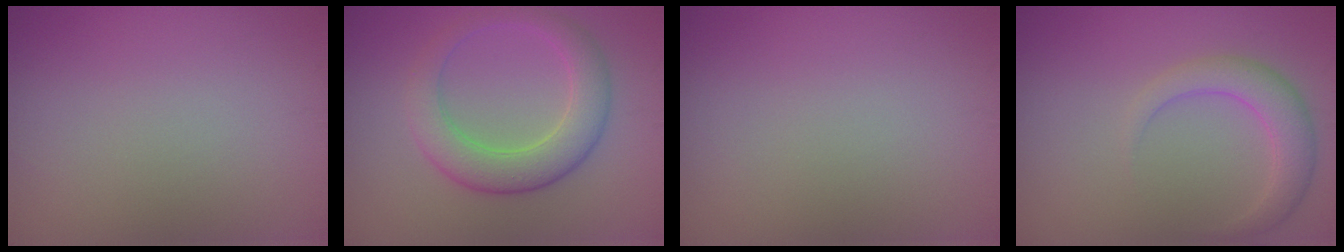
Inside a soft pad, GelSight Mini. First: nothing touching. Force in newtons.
{"total": 5.0, "press": 5.0, "slide": 0.3}
{"total": 0.0}
{"total": 3.2, "press": 3.2, "slide": 0.0}